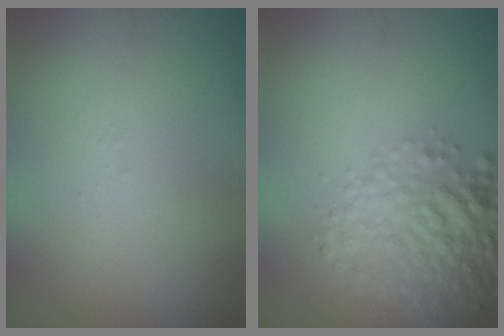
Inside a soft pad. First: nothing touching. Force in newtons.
{"total": 4.7, "press": 4.7, "slide": 0.1}